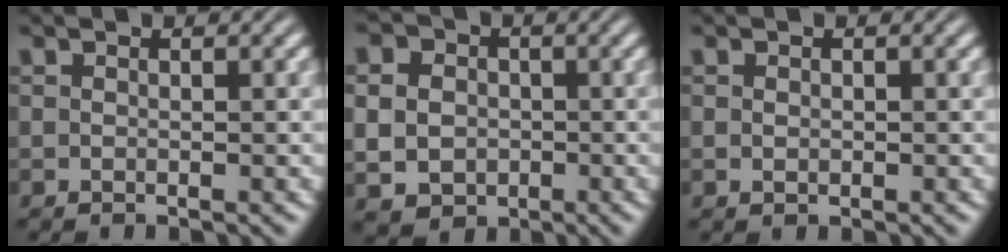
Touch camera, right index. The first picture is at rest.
{"total": 5.5, "force": [-0.5, 4.9, 2.5], "torque": [-0.040, -0.022, -0.004]}
{"total": 0.0}